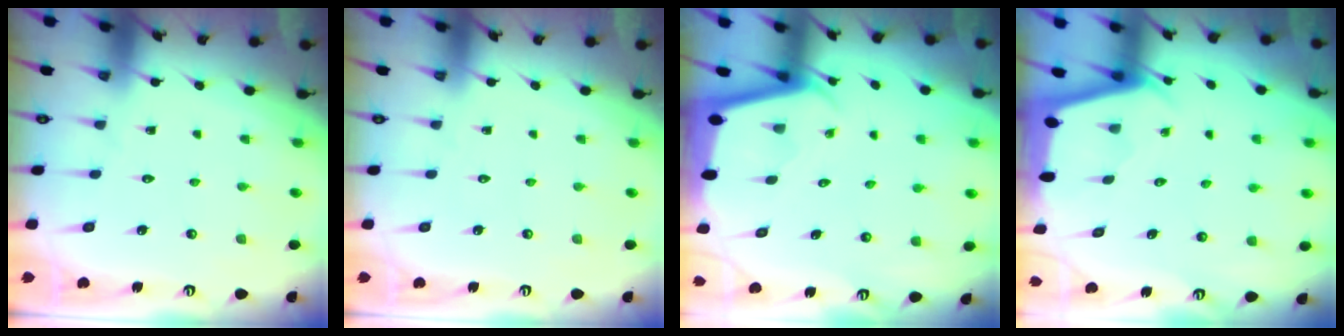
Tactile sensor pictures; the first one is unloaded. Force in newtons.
{"total": 0.0}
{"total": 2.3, "press": 2.3, "slide": 0.4}
{"total": 2.4, "press": 2.4, "slide": 0.2}